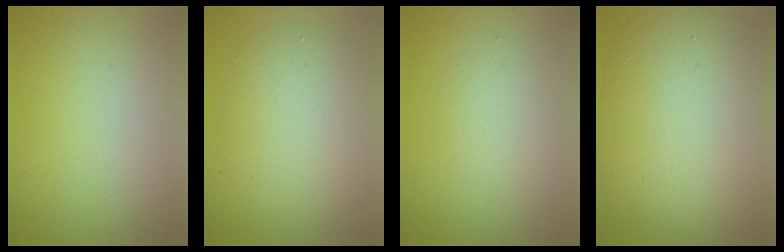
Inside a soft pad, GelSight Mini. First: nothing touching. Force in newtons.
{"total": 5.3, "press": 5.3, "slide": 0.5}
{"total": 2.2, "press": 2.2, "slide": 0.1}
{"total": 12.0, "press": 12.0, "slide": 0.7}